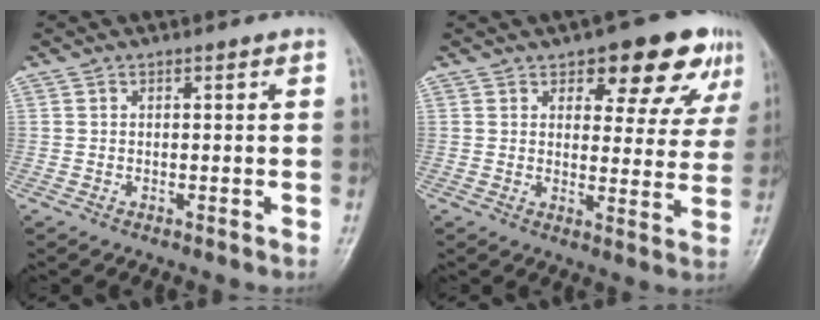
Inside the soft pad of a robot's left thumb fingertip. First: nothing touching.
{"total": 12.4, "force": [7.4, 5.8, 8.1], "torque": [-0.047, -0.030, 0.092]}